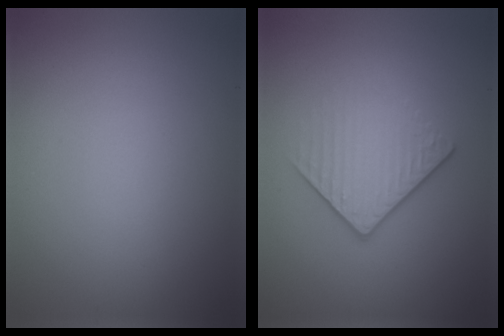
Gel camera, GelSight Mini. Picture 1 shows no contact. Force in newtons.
{"total": 4.2, "press": 2.9, "slide": 3.1}